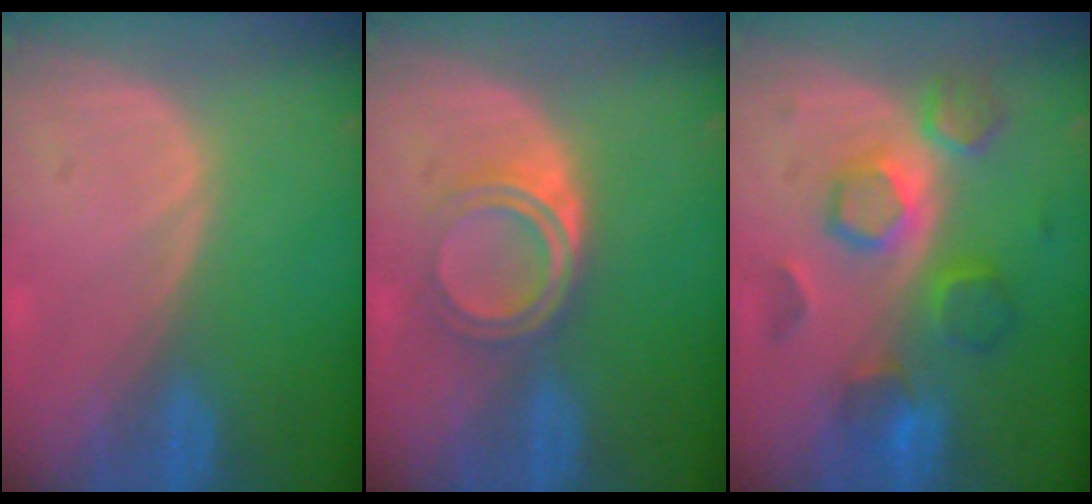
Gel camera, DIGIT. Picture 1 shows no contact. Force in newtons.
{"total": 5.2, "press": 4.5, "slide": 2.7}
{"total": 8.3, "press": 8.1, "slide": 2.0}